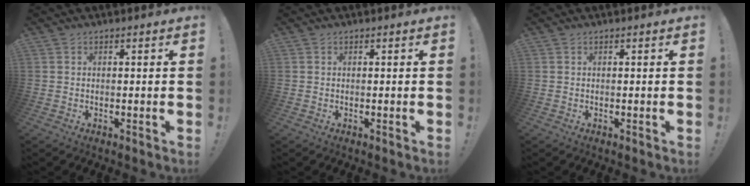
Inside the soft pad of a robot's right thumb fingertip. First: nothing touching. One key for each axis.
{"total": 0.0}
{"total": 0.0}